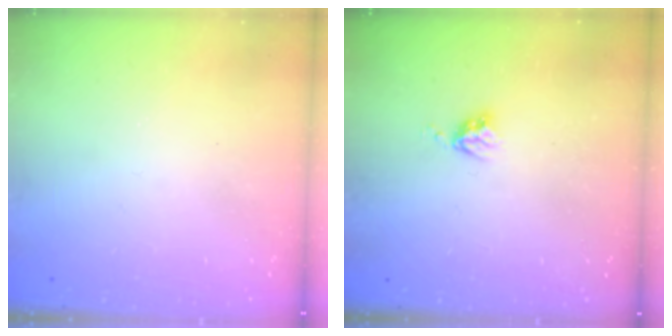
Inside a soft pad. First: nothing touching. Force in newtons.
{"total": 4.0, "press": 3.9, "slide": 0.6}